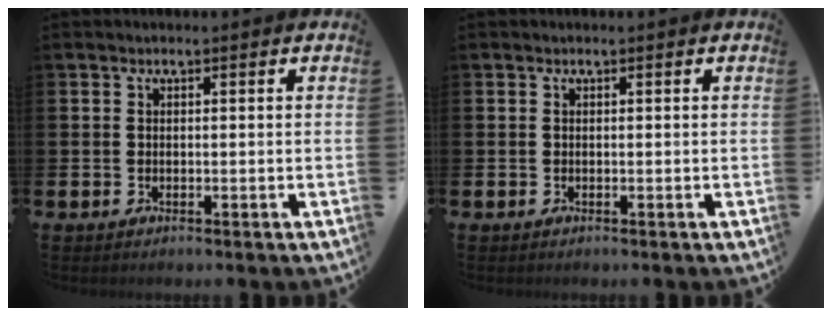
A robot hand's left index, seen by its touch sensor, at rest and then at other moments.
{"total": 0.0}